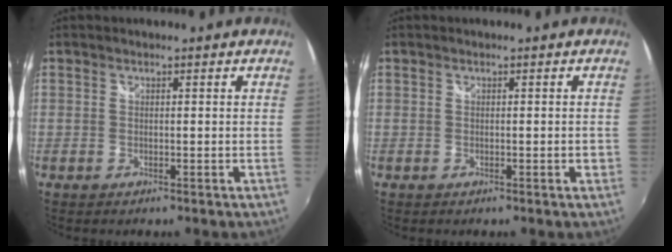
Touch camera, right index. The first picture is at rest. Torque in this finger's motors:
{"motor_torque": [1.14, 1.00, 0.01, 0.00]}